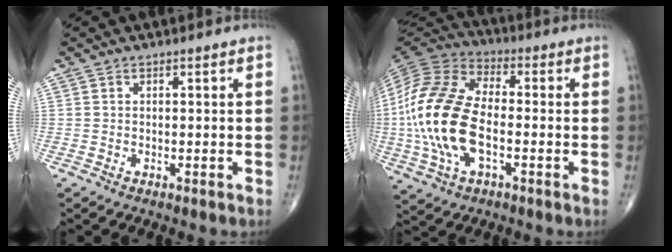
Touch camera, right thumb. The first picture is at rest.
{"total": 20.1, "force": [-2.7, 10.8, 16.7], "torque": [-0.358, 0.015, -0.055]}